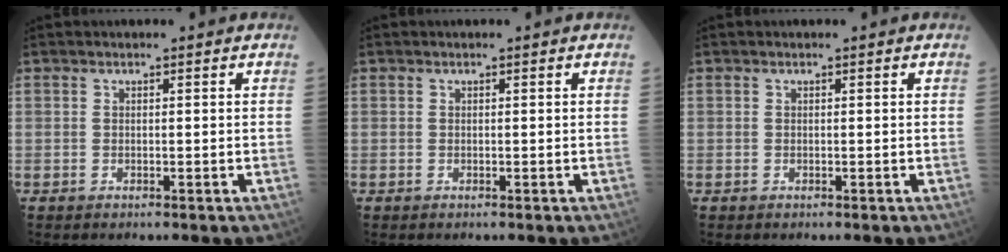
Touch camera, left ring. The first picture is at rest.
{"total": 0.0}
{"total": 0.0}